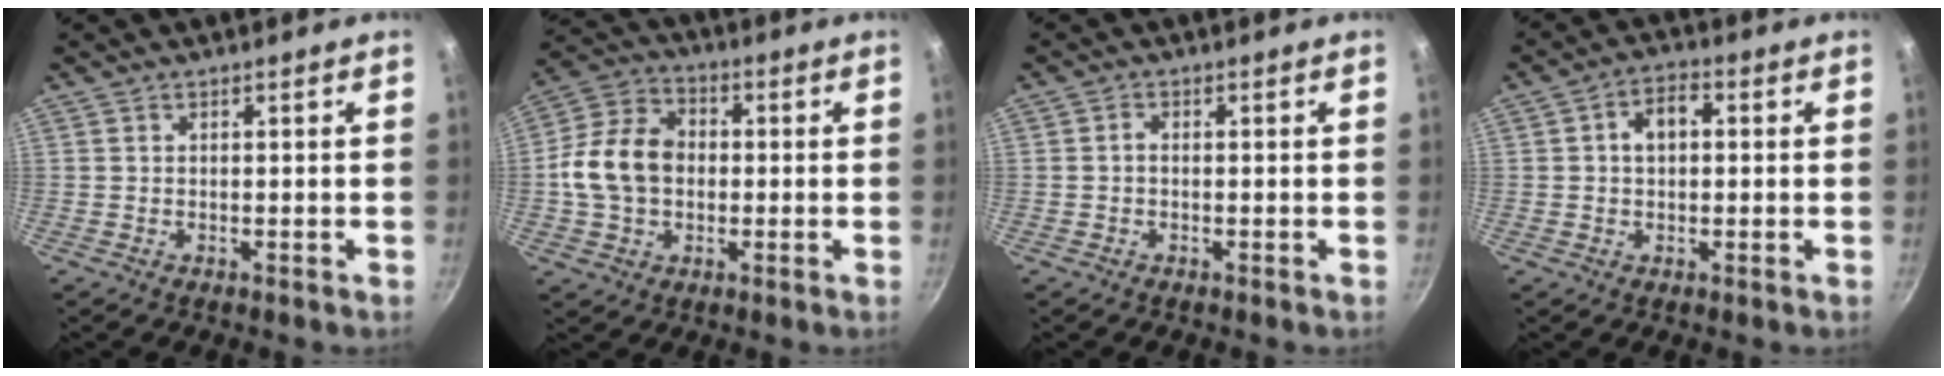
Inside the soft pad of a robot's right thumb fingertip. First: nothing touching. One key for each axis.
{"total": 12.6, "fx": -0.3, "fy": 9.5, "fz": 8.3, "tx": -0.131, "ty": 0.025, "tz": -0.021}
{"total": 1.1, "fx": -0.2, "fy": 0.8, "fz": 0.8, "tx": -0.014, "ty": 0.006, "tz": -0.005}
{"total": 5.5, "fx": 0.7, "fy": 3.7, "fz": 3.9, "tx": -0.041, "ty": 0.015, "tz": 0.005}